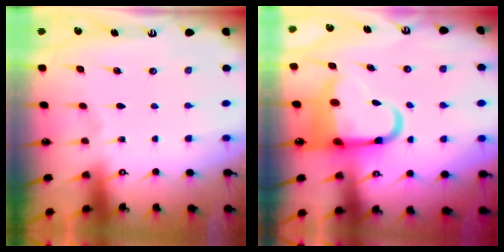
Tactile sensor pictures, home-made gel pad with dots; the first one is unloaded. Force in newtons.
{"total": 10.7, "press": 10.4, "slide": 2.5}